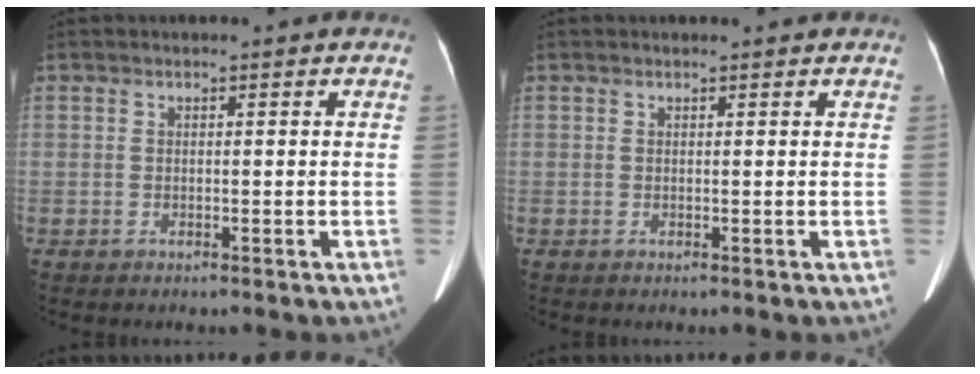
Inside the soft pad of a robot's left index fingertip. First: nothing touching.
{"total": 0.9, "force": [0.9, 0.0, 0.1], "torque": [-0.008, 0.005, 0.013]}